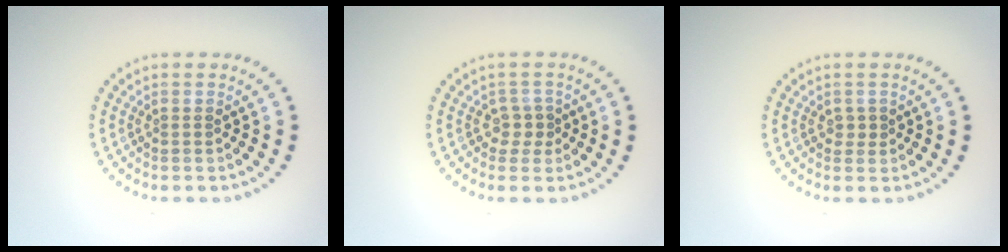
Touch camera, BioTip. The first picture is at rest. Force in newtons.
{"total": 1.6, "press": 1.4, "slide": 0.9}
{"total": 1.0, "press": 0.9, "slide": 0.3}